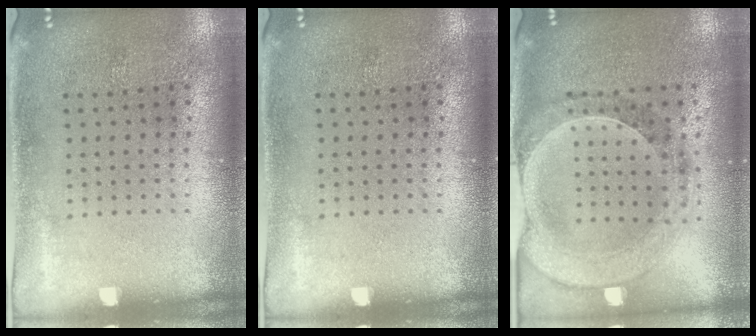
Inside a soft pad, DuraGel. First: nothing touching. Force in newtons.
{"total": 0.0}
{"total": 1.5, "press": 1.5, "slide": 0.3}